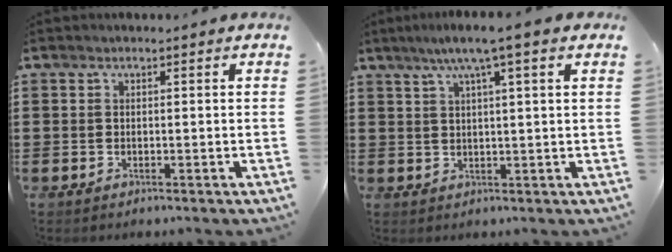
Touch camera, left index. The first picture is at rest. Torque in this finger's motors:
{"motor_torque": [0.83, 0.19, 0.48, 0.05]}